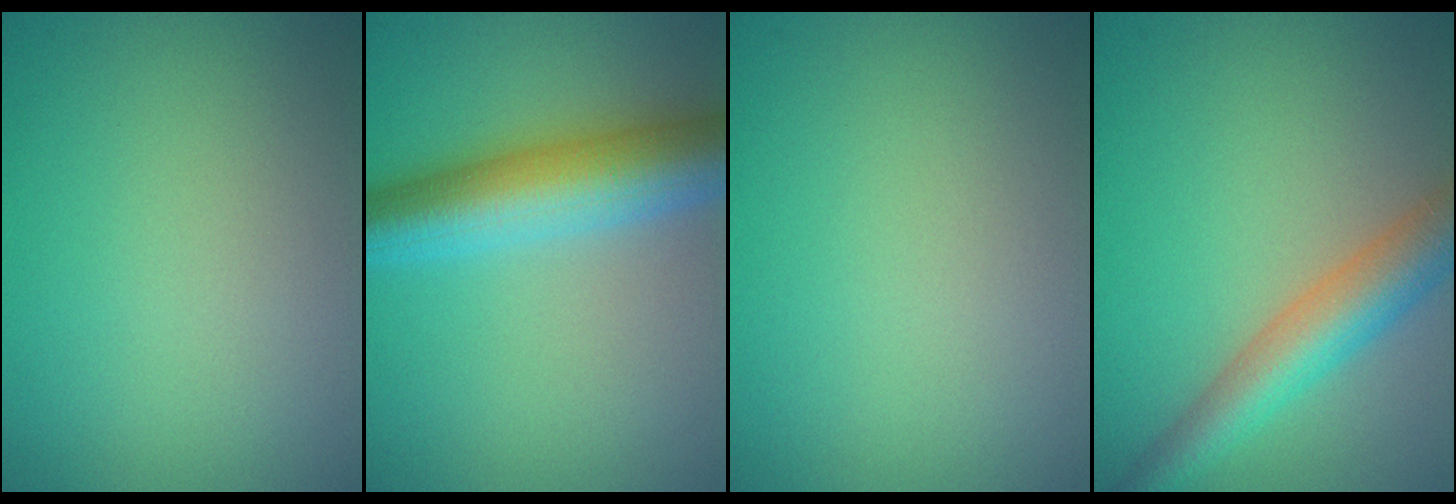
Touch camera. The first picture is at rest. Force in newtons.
{"total": 7.6, "press": 7.6, "slide": 0.2}
{"total": 0.0}
{"total": 5.4, "press": 5.4, "slide": 0.3}